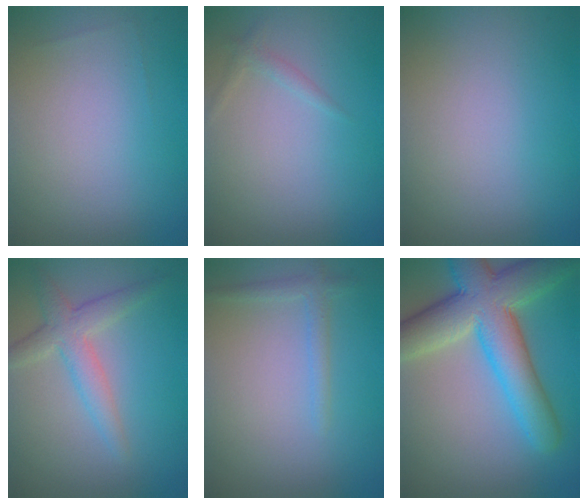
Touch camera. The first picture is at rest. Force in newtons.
{"total": 0.9, "press": 0.9, "slide": 0.0}
{"total": 0.0}
{"total": 3.2, "press": 3.2, "slide": 0.1}
{"total": 1.4, "press": 1.4, "slide": 0.1}
{"total": 10.1, "press": 10.0, "slide": 0.7}